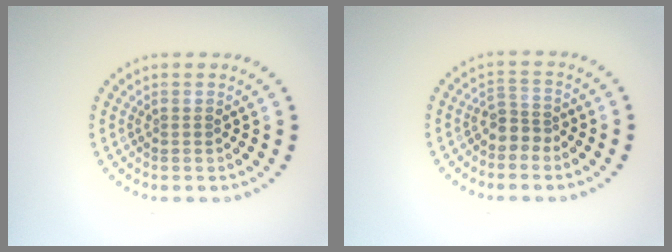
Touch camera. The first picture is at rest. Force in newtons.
{"total": 2.1, "press": 1.6, "slide": 1.4}